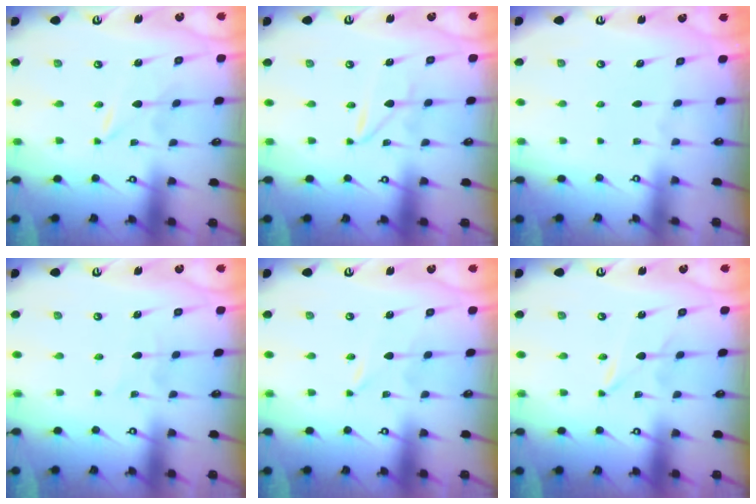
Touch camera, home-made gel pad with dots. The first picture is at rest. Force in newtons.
{"total": 1.4, "press": 1.4, "slide": 0.2}
{"total": 0.0}
{"total": 1.5, "press": 1.5, "slide": 0.1}
{"total": 0.0}
{"total": 0.9, "press": 0.8, "slide": 0.1}